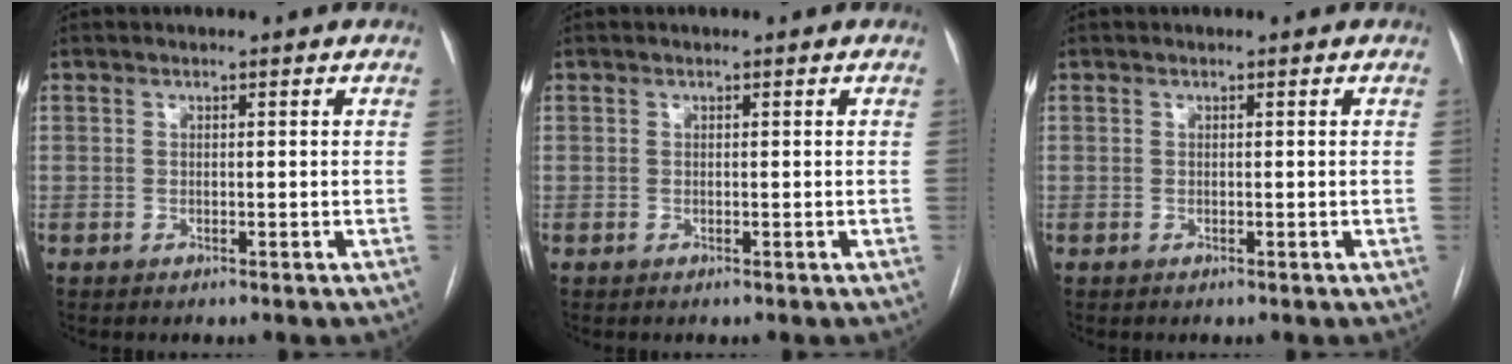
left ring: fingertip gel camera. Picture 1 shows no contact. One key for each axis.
{"total": 0.0}
{"total": 0.0}